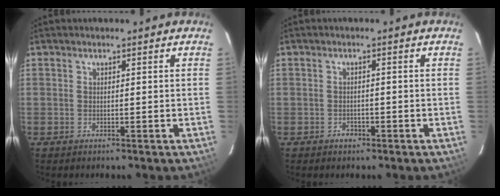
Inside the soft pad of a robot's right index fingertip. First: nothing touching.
{"total": 1.3, "force": [-0.8, 0.9, 0.4], "torque": [-0.006, 0.004, -0.012]}